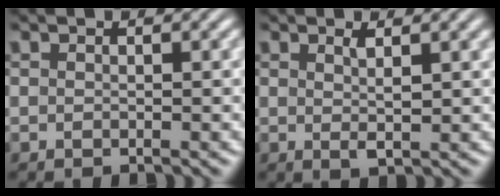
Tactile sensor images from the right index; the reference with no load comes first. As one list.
[{"total": 1.6, "force": [0.5, -0.1, 1.5], "torque": [-0.023, -0.007, 0.014]}]